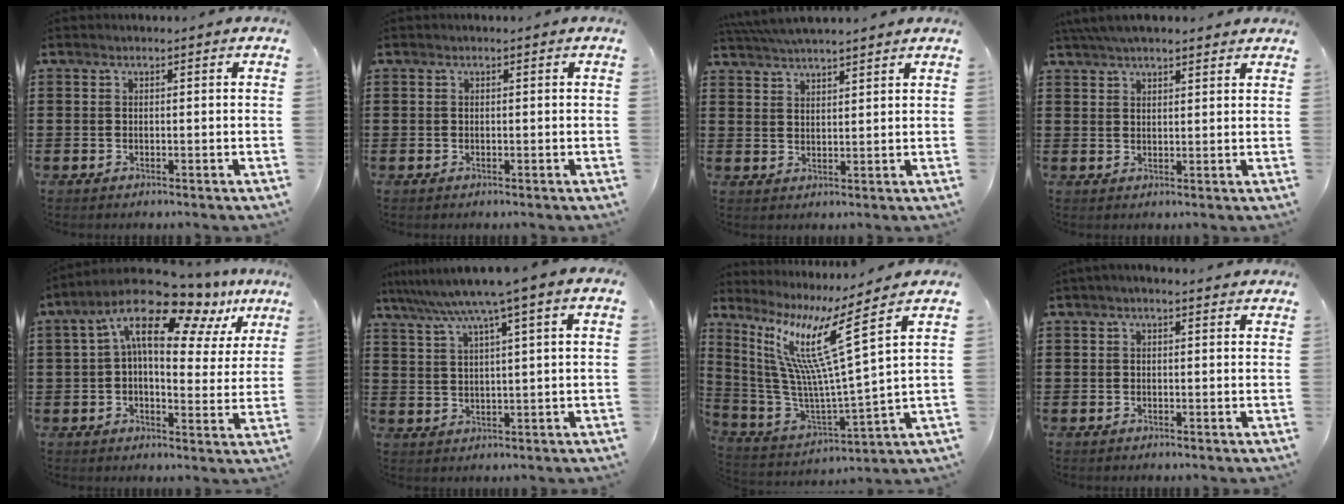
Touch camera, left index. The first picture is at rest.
{"total": 0.0}
{"total": 4.2, "force": [4.1, -0.1, 1.0], "torque": [-0.032, -0.008, 0.077]}
{"total": 4.0, "force": [3.7, 0.6, 1.6], "torque": [-0.039, -0.001, 0.070]}
{"total": 14.1, "force": [8.5, 5.1, 10.0], "torque": [-0.191, -0.039, 0.144]}
{"total": 6.0, "force": [3.9, -0.5, 4.6], "torque": [-0.103, -0.020, 0.061]}
{"total": 13.4, "force": [7.0, 1.0, 11.4], "torque": [-0.248, -0.042, 0.109]}
{"total": 1.0, "force": [0.3, 0.4, 0.8], "torque": [-0.016, 0.004, 0.004]}